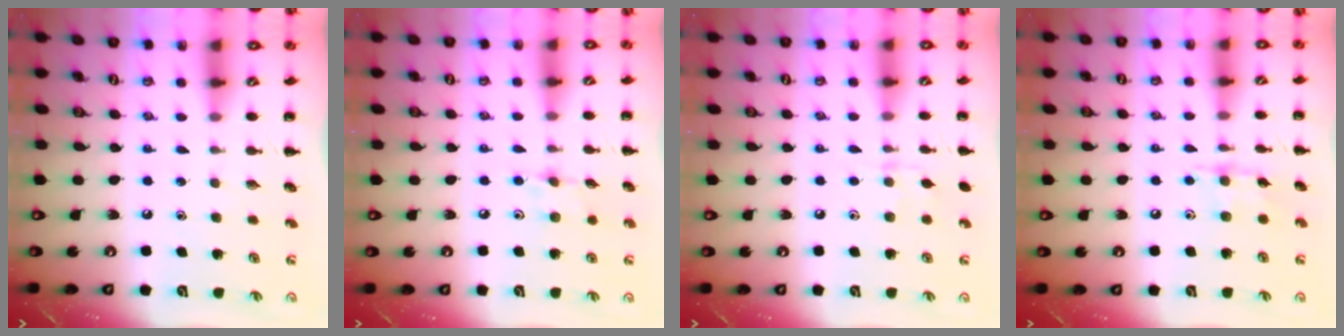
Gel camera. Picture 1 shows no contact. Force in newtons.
{"total": 5.3, "press": 5.1, "slide": 1.6}
{"total": 5.4, "press": 5.1, "slide": 1.7}
{"total": 6.6, "press": 6.6, "slide": 0.6}